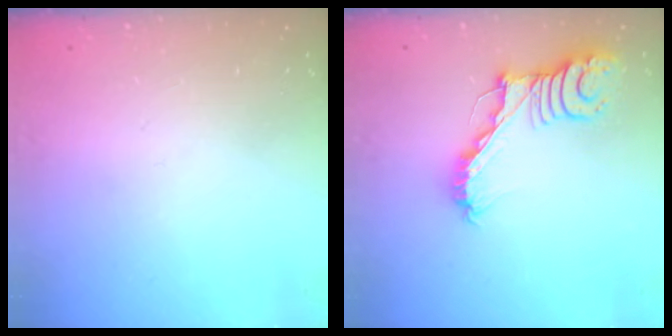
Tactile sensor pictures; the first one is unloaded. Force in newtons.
{"total": 15.6, "press": 15.6, "slide": 0.5}